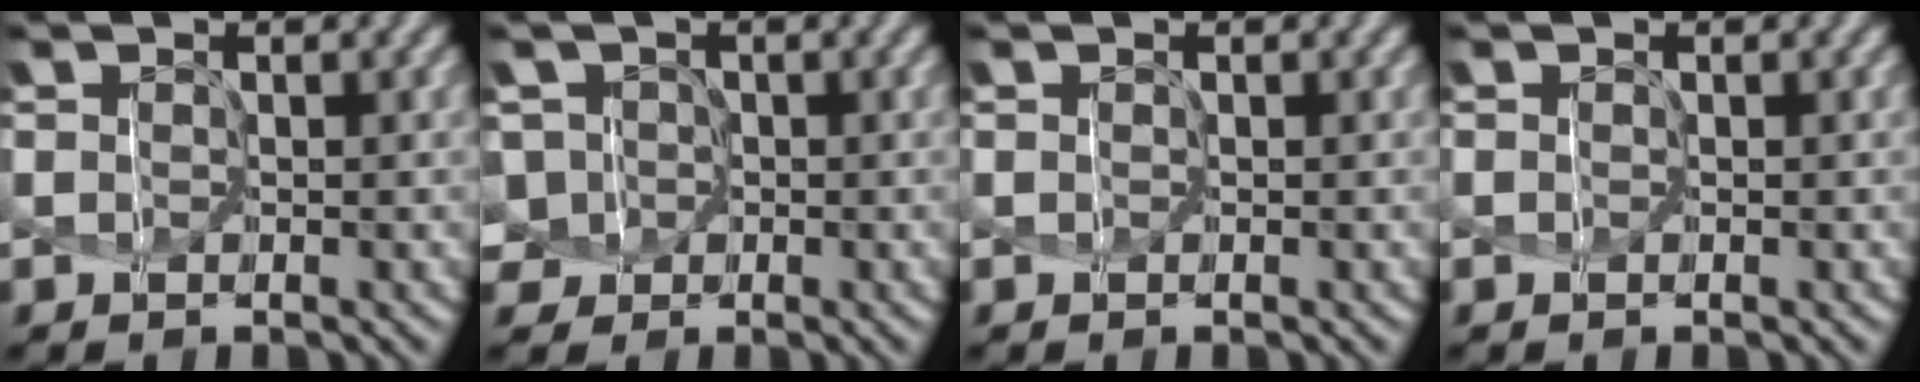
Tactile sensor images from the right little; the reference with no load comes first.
{"total": 4.5, "force": [-0.7, 4.2, 1.3], "torque": [-0.051, 0.023, -0.029]}
{"total": 0.0}
{"total": 0.0}